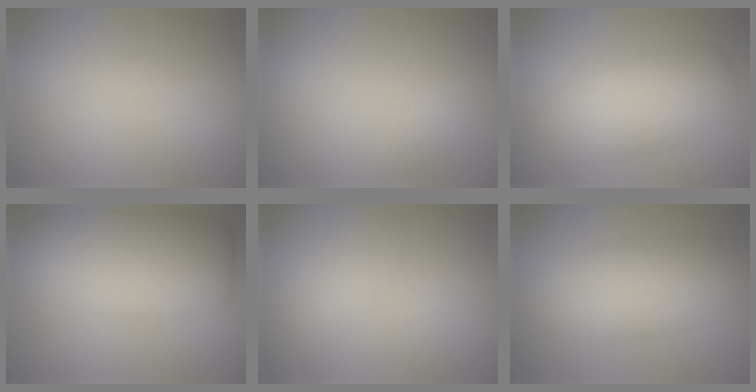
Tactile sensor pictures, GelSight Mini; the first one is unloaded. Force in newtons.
{"total": 0.6, "press": 0.6, "slide": 0.1}
{"total": 4.8, "press": 4.8, "slide": 0.1}
{"total": 7.9, "press": 7.9, "slide": 0.1}
{"total": 1.9, "press": 1.9, "slide": 0.1}
{"total": 5.7, "press": 5.7, "slide": 0.1}